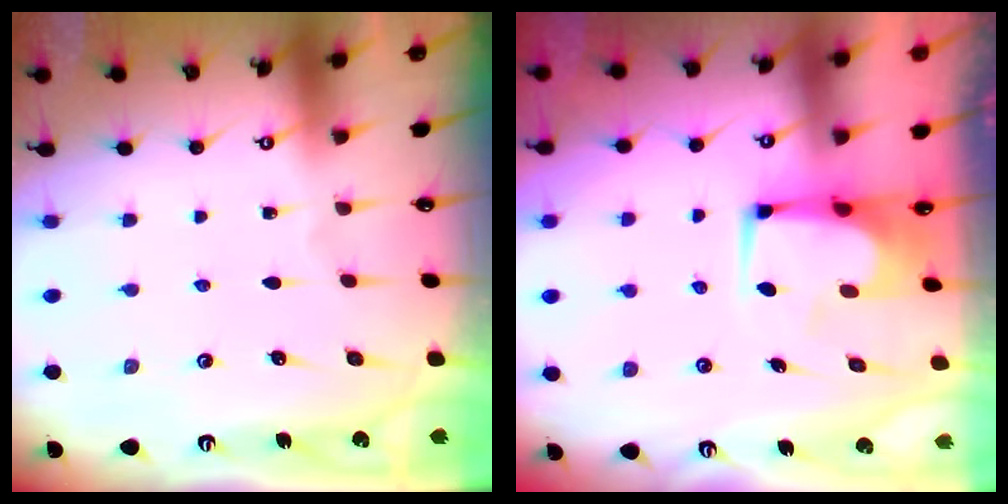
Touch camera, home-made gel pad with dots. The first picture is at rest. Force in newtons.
{"total": 1.2, "press": 1.2, "slide": 0.2}